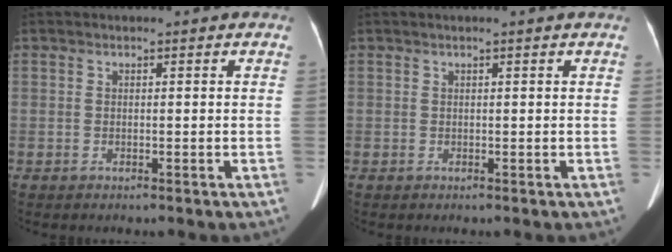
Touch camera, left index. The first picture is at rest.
{"total": 0.8, "force": [0.6, -0.2, 0.5], "torque": [-0.014, 0.007, 0.015]}